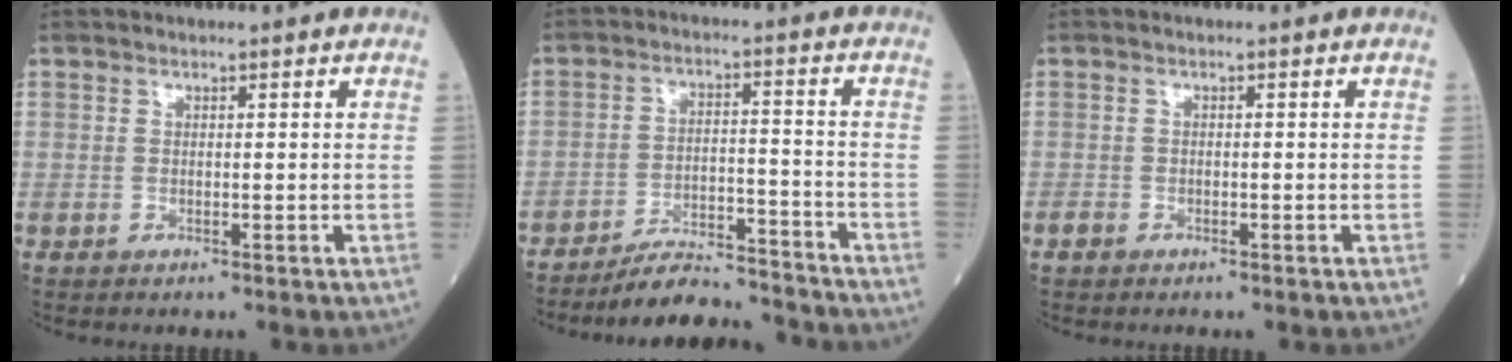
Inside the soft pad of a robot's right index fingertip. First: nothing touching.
{"total": 10.3, "force": [-10.0, 1.0, 2.3], "torque": [-0.032, 0.014, -0.165]}
{"total": 0.9, "force": [-0.7, 0.6, 0.3], "torque": [-0.007, 0.001, -0.015]}